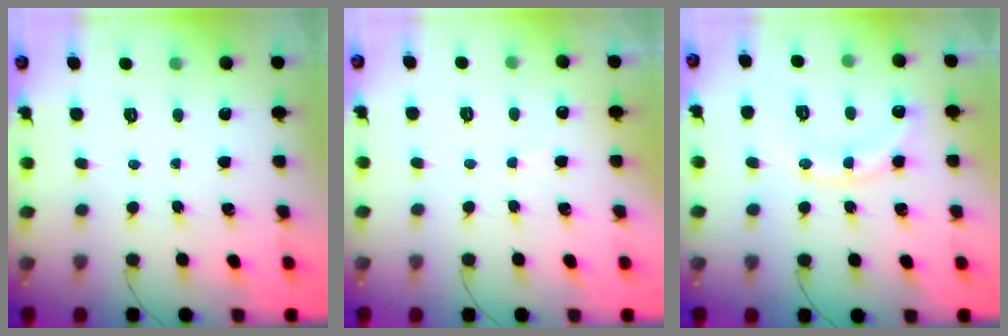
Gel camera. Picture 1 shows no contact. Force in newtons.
{"total": 5.3, "press": 5.2, "slide": 1.0}
{"total": 14.4, "press": 14.4, "slide": 0.6}